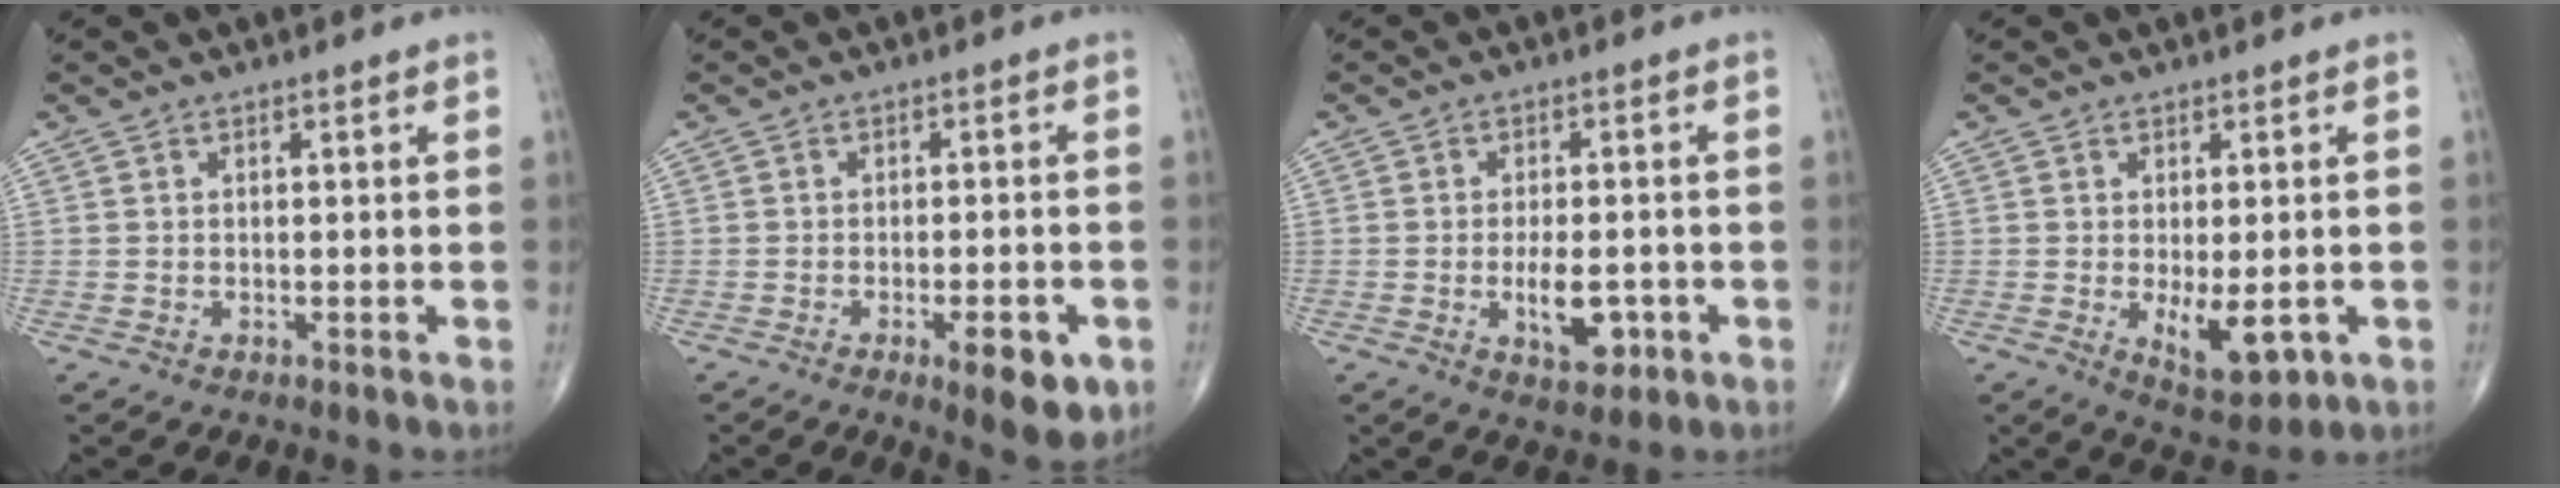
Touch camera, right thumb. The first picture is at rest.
{"total": 8.1, "force": [-3.4, 2.6, 6.9], "torque": [-0.087, 0.001, -0.041]}
{"total": 6.6, "force": [-1.9, 3.2, 5.5], "torque": [-0.077, 0.000, -0.023]}
{"total": 7.7, "force": [-1.6, 3.3, 6.7], "torque": [-0.091, -0.016, -0.012]}